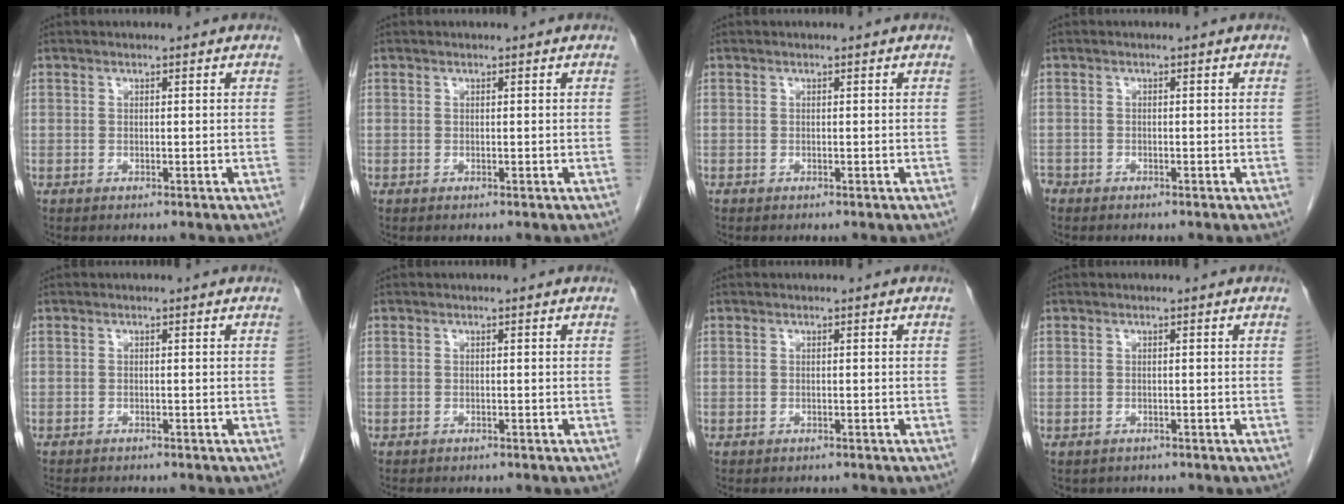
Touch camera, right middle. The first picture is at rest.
{"total": 0.0}
{"total": 0.0}
{"total": 2.0, "force": [-1.7, 1.1, 0.3], "torque": [-0.013, 0.000, -0.031]}
{"total": 5.2, "force": [-4.6, 1.5, 2.1], "torque": [-0.031, -0.008, -0.062]}
{"total": 2.6, "force": [-2.2, 0.8, 1.1], "torque": [-0.021, -0.007, -0.024]}
{"total": 1.2, "force": [-1.1, 0.4, 0.2], "torque": [-0.014, -0.003, -0.014]}
{"total": 1.9, "force": [-1.5, 1.1, 0.2], "torque": [-0.011, -0.001, -0.019]}